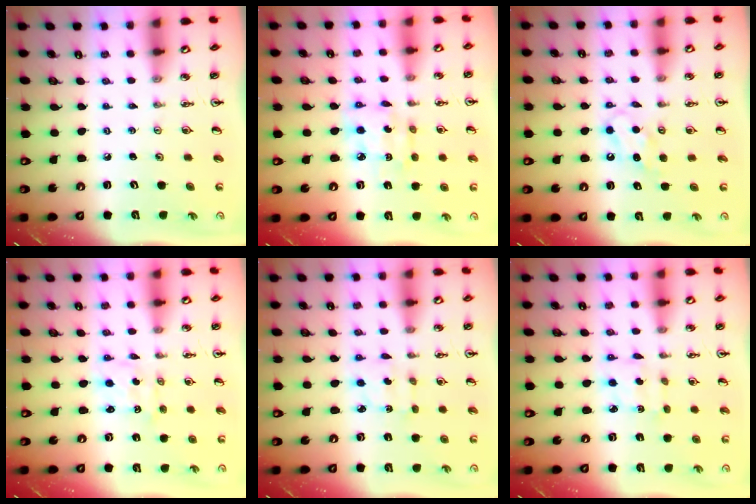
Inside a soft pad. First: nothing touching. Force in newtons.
{"total": 7.8, "press": 7.8, "slide": 0.7}
{"total": 5.9, "press": 5.8, "slide": 0.7}
{"total": 0.7, "press": 0.7, "slide": 0.1}
{"total": 2.3, "press": 2.3, "slide": 0.2}
{"total": 2.5, "press": 2.5, "slide": 0.1}